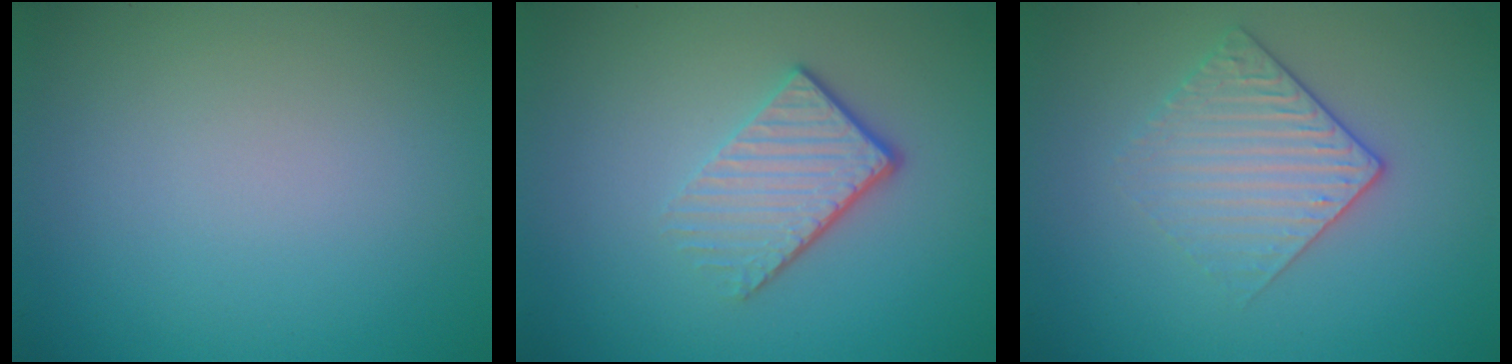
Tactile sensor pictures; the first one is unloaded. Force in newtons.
{"total": 4.1, "press": 2.8, "slide": 3.0}
{"total": 3.0, "press": 2.7, "slide": 1.3}